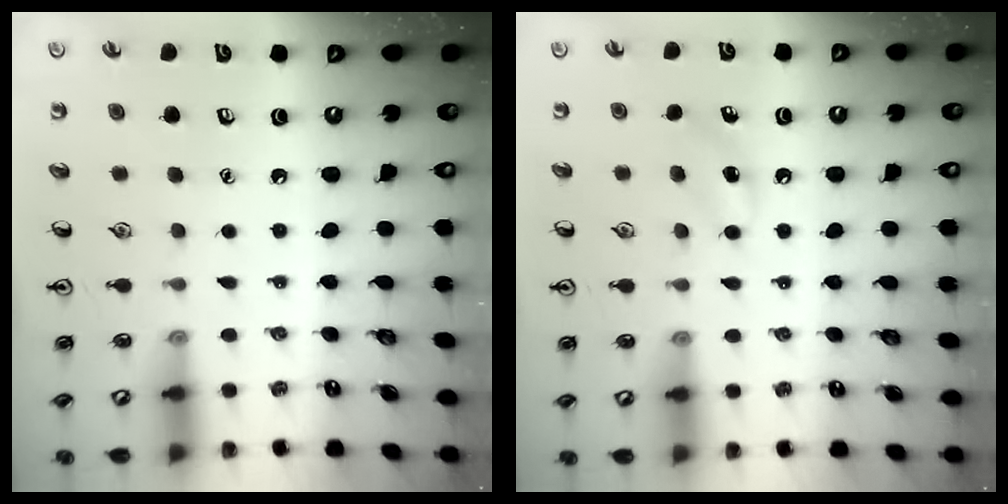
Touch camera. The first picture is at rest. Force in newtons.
{"total": 6.3, "press": 6.0, "slide": 1.8}